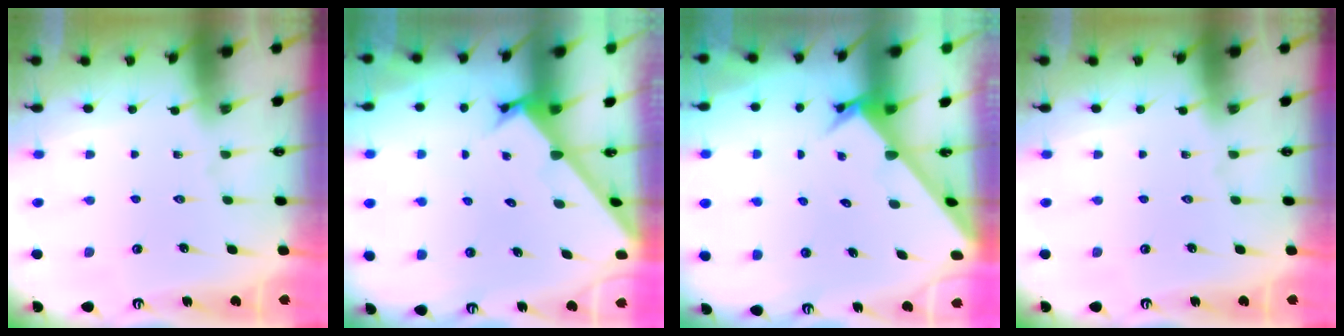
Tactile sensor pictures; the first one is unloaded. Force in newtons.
{"total": 2.6, "press": 2.6, "slide": 0.2}
{"total": 2.8, "press": 2.8, "slide": 0.3}
{"total": 0.0}